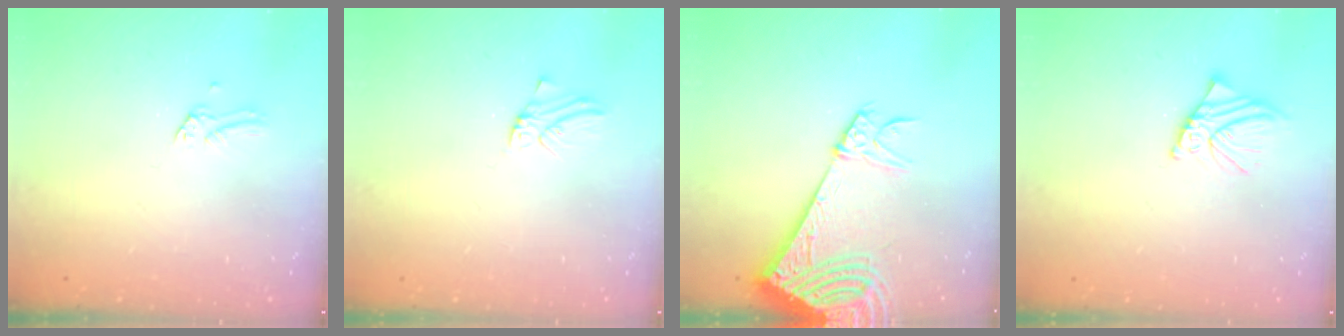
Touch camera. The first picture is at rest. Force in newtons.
{"total": 0.0}
{"total": 15.2, "press": 15.0, "slide": 2.6}
{"total": 7.5, "press": 7.4, "slide": 1.0}